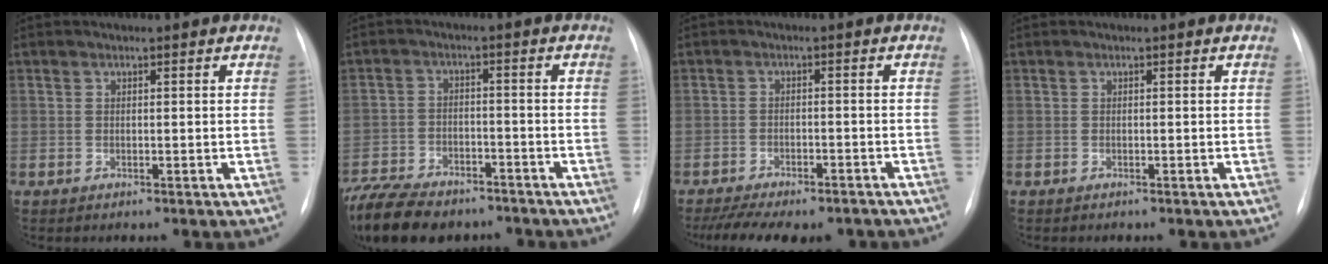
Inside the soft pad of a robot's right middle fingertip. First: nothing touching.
{"total": 16.8, "force": [-13.1, 7.3, 7.7], "torque": [-0.195, -0.015, -0.202]}
{"total": 14.3, "force": [-11.6, 5.1, 6.6], "torque": [-0.137, -0.001, -0.154]}
{"total": 0.0}